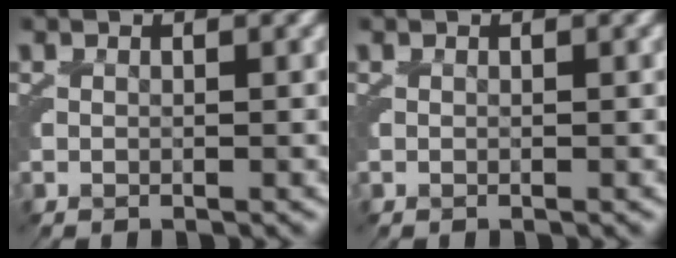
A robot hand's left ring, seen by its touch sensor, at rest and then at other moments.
{"total": 0.0}